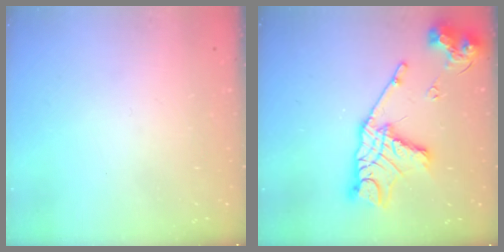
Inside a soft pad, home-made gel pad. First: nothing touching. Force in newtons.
{"total": 19.0, "press": 18.9, "slide": 1.8}